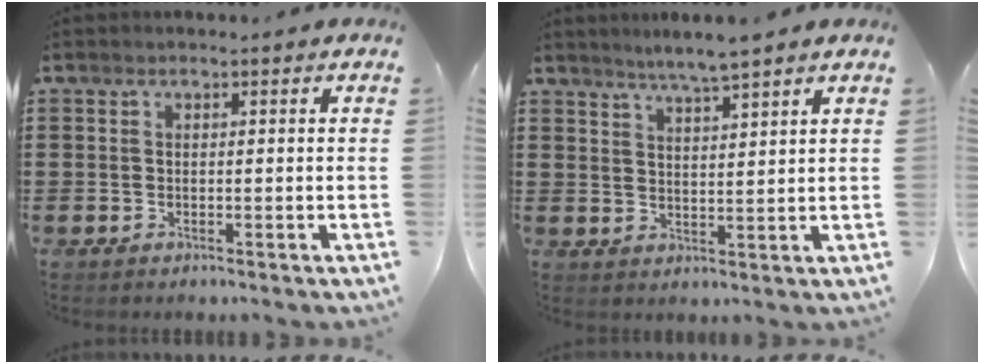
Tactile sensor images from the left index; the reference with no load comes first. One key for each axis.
{"total": 3.8, "fx": 3.5, "fy": -0.7, "fz": 1.3, "tx": -0.035, "ty": -0.011, "tz": 0.061}